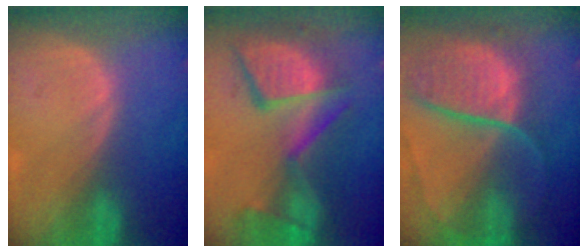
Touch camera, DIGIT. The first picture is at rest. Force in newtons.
{"total": 12.6, "press": 11.2, "slide": 5.8}
{"total": 11.0, "press": 9.2, "slide": 6.1}